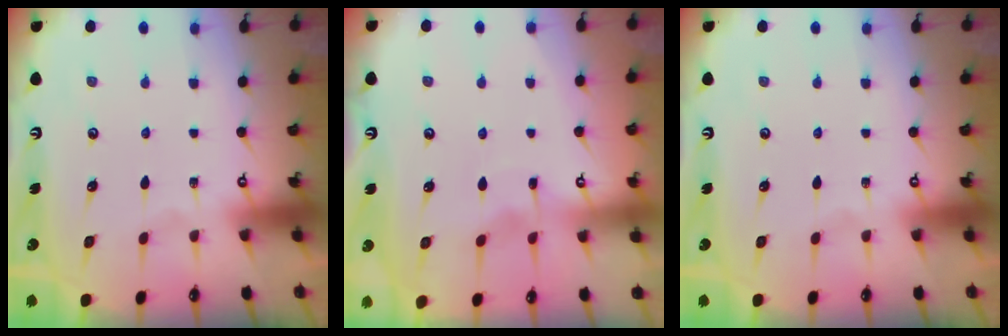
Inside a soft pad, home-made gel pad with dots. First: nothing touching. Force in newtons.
{"total": 3.1, "press": 3.1, "slide": 0.5}
{"total": 0.0}